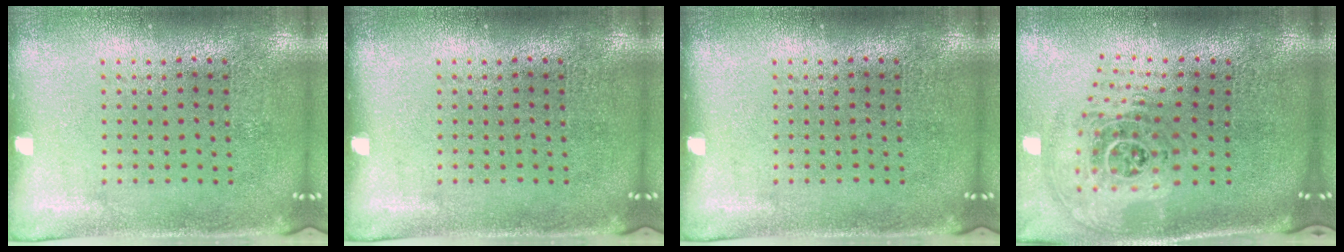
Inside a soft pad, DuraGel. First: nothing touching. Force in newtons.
{"total": 0.0}
{"total": 0.0}
{"total": 2.0, "press": 1.5, "slide": 1.4}